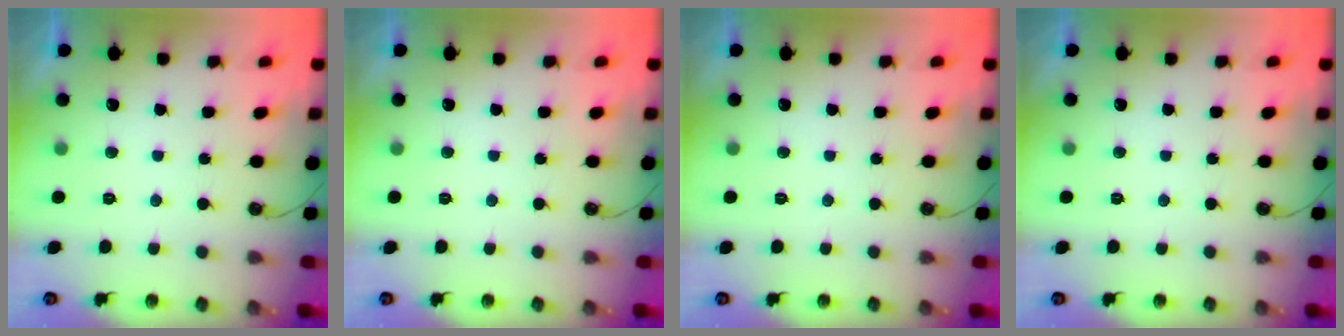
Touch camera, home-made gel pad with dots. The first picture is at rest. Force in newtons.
{"total": 0.0}
{"total": 0.0}
{"total": 0.0}